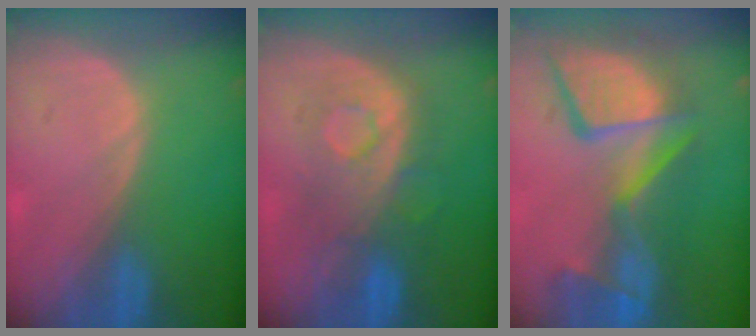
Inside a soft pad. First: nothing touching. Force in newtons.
{"total": 8.3, "press": 8.3, "slide": 0.9}
{"total": 13.2, "press": 11.2, "slide": 6.9}